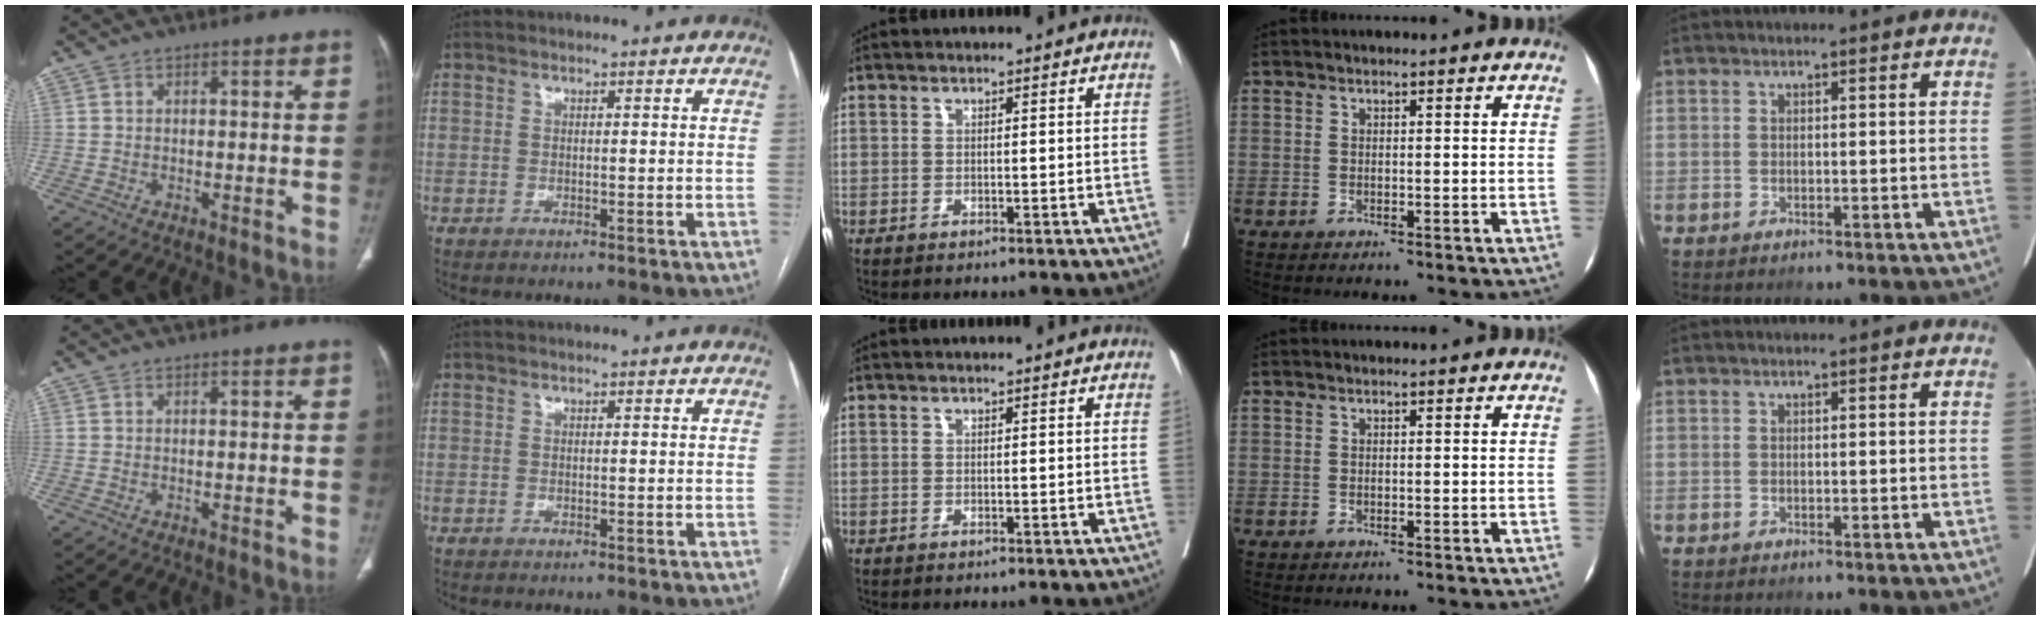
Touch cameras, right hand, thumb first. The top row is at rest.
{}